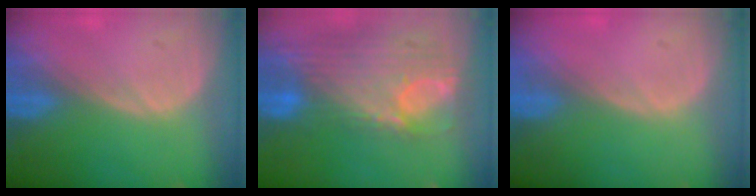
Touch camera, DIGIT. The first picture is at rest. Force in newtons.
{"total": 12.2, "press": 10.3, "slide": 6.5}
{"total": 0.0}